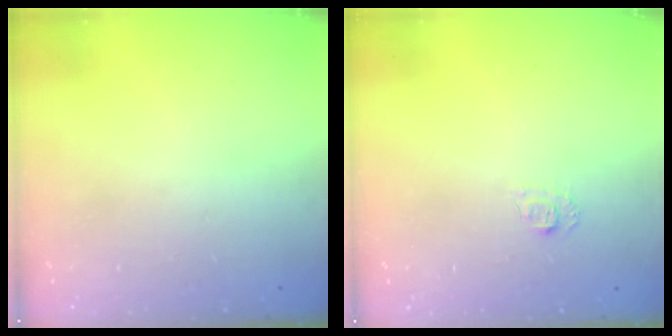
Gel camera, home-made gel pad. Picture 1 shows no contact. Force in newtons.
{"total": 5.5, "press": 5.4, "slide": 0.6}